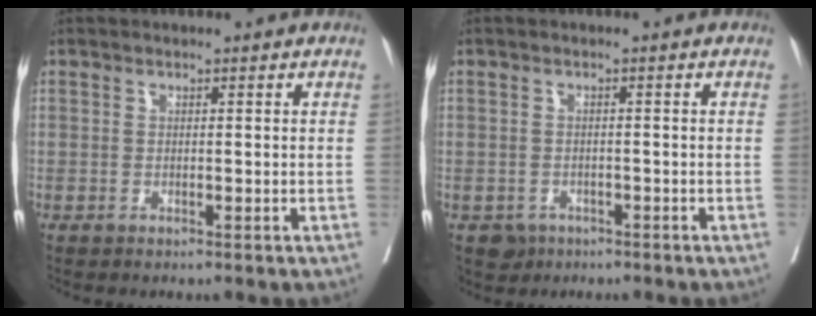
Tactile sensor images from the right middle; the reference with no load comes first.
{"total": 3.2, "force": [-2.0, 2.5, 0.4], "torque": [-0.003, 0.004, -0.030]}